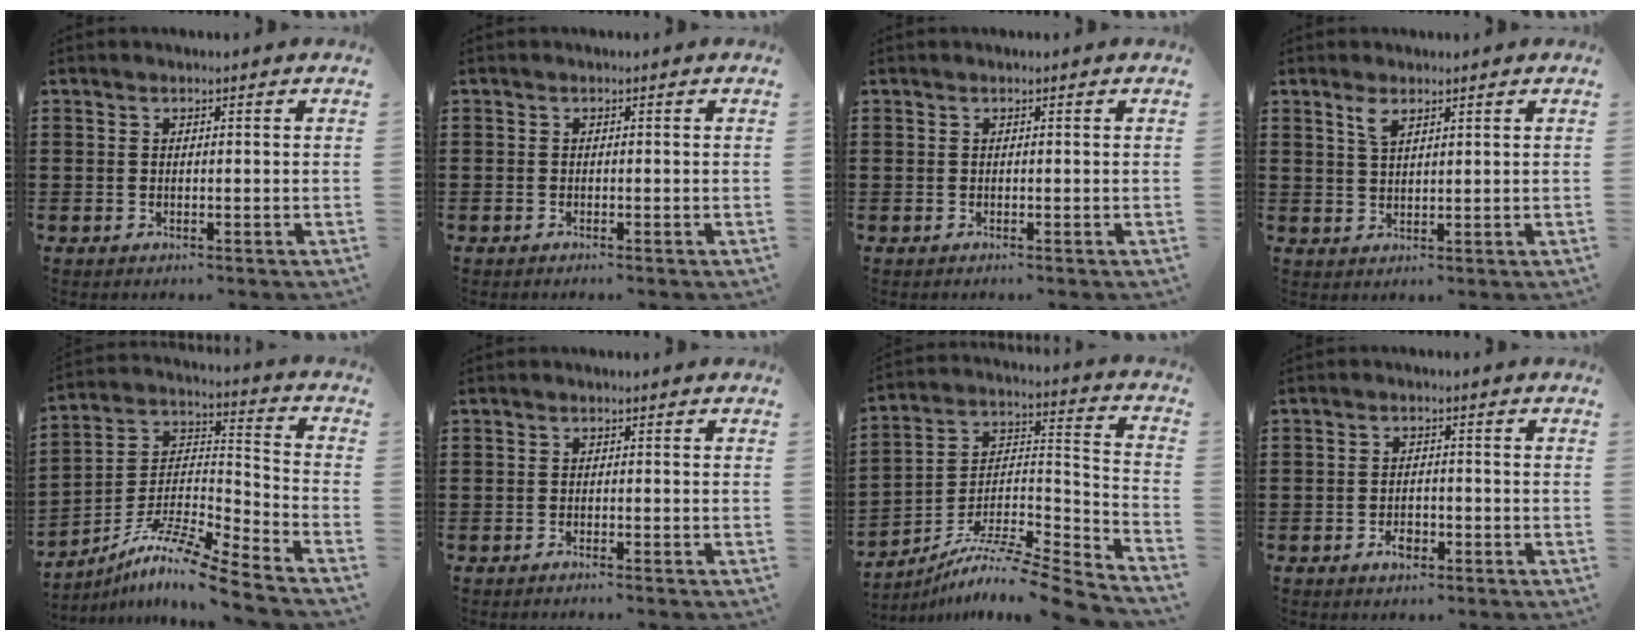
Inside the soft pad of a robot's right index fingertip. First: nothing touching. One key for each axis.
{"total": 0.5, "fx": -0.5, "fy": 0.0, "fz": 0.1, "tx": -0.002, "ty": -0.003, "tz": -0.010}
{"total": 0.0}
{"total": 2.7, "fx": 1.7, "fy": 1.0, "fz": 1.8, "tx": -0.042, "ty": 0.004, "tz": 0.031}
{"total": 9.4, "fx": -8.0, "fy": 0.2, "fz": 5.0, "tx": -0.098, "ty": -0.001, "tz": -0.163}
{"total": 0.9, "fx": -0.9, "fy": -0.1, "fz": 0.2, "tx": -0.005, "ty": -0.001, "tz": -0.017}
{"total": 8.7, "fx": -7.4, "fy": 1.3, "fz": 4.3, "tx": -0.074, "ty": 0.006, "tz": -0.147}
{"total": 2.9, "fx": -1.4, "fy": 1.6, "fz": 2.0, "tx": -0.038, "ty": 0.003, "tz": -0.026}